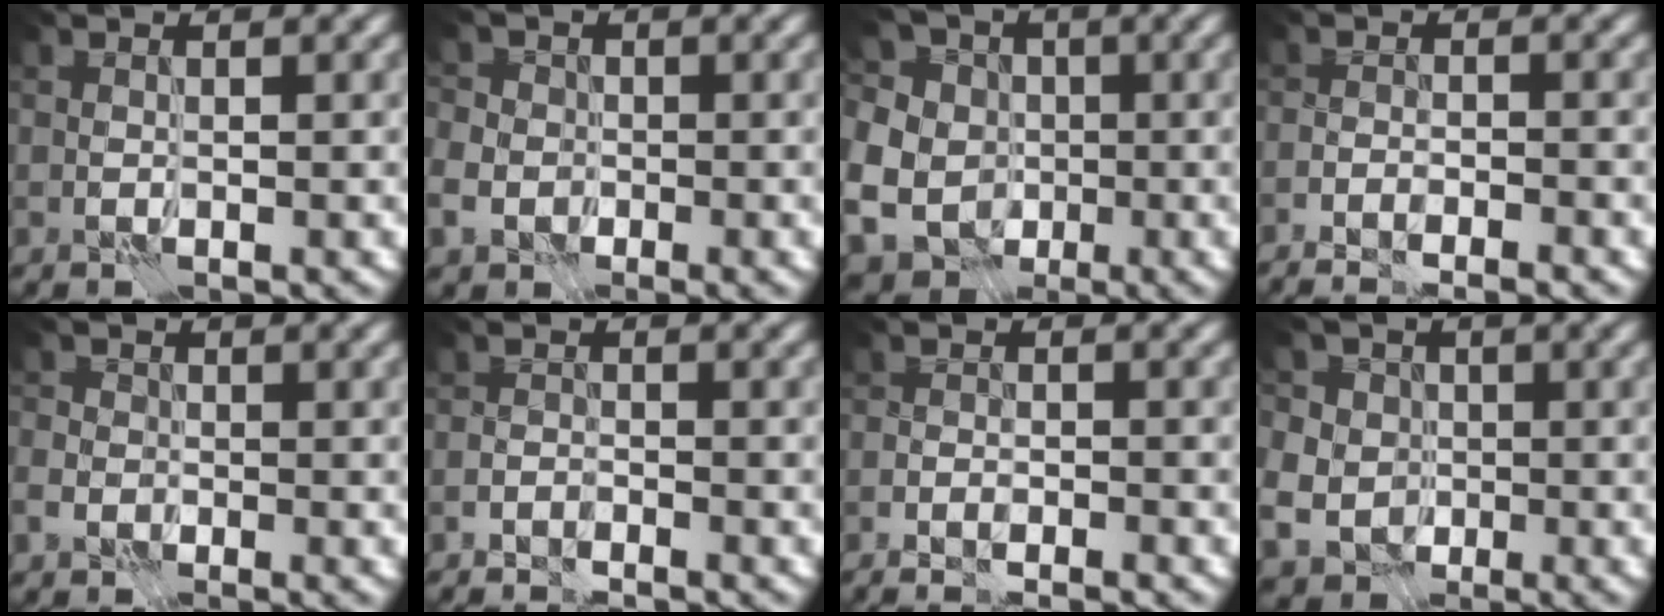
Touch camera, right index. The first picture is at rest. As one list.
[{"total": 4.2, "force": [-1.8, 3.4, 1.8], "torque": [-0.024, -0.010, -0.026]}, {"total": 11.6, "force": [-1.2, 10.5, 4.8], "torque": [-0.116, 0.008, -0.046]}, {"total": 3.6, "force": [-3.2, 0.6, 1.6], "torque": [-0.021, 0.009, -0.050]}, {"total": 1.8, "force": [-1.4, 1.0, 0.4], "torque": [-0.006, 0.001, -0.030]}, {"total": 2.0, "force": [-2.0, 0.0, 0.1], "torque": [-0.005, 0.006, -0.035]}, {"total": 2.9, "force": [-2.5, 0.5, 1.4], "torque": [-0.019, 0.011, -0.037]}, {"total": 7.4, "force": [-0.9, 7.1, 2.0], "torque": [-0.055, 0.013, -0.048]}]